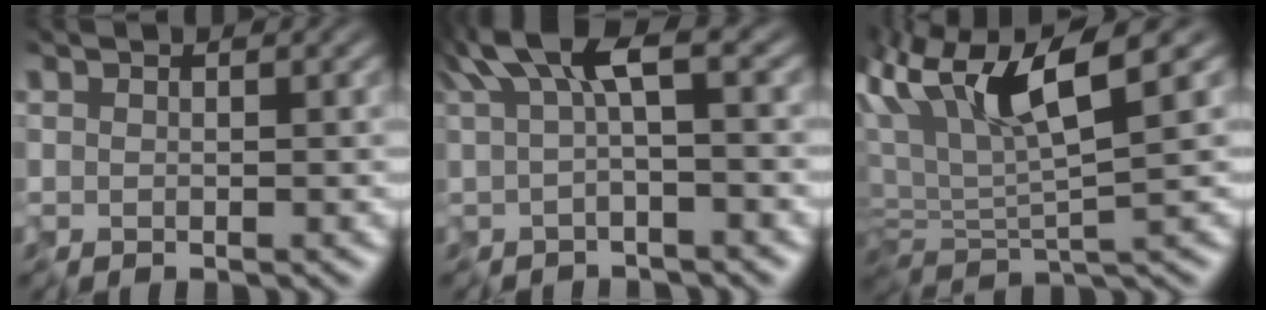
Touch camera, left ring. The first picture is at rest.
{"total": 4.8, "force": [1.3, 1.5, 4.4], "torque": [-0.086, 0.008, 0.024]}
{"total": 9.0, "force": [3.0, 2.2, 8.1], "torque": [-0.155, 0.015, 0.055]}